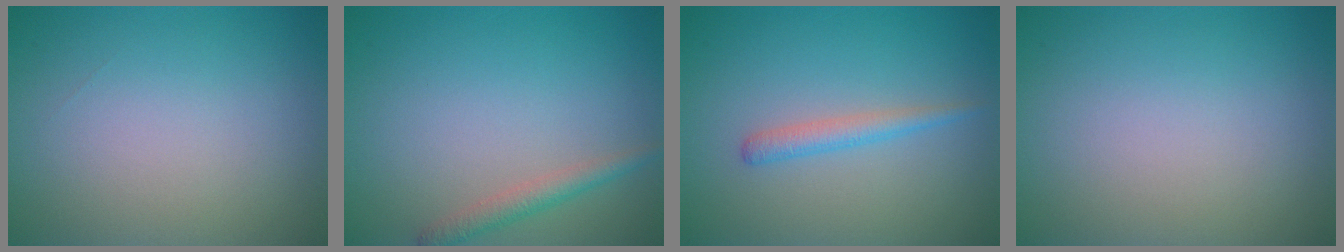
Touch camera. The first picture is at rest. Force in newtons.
{"total": 1.8, "press": 1.8, "slide": 0.1}
{"total": 1.7, "press": 1.7, "slide": 0.1}
{"total": 0.0}